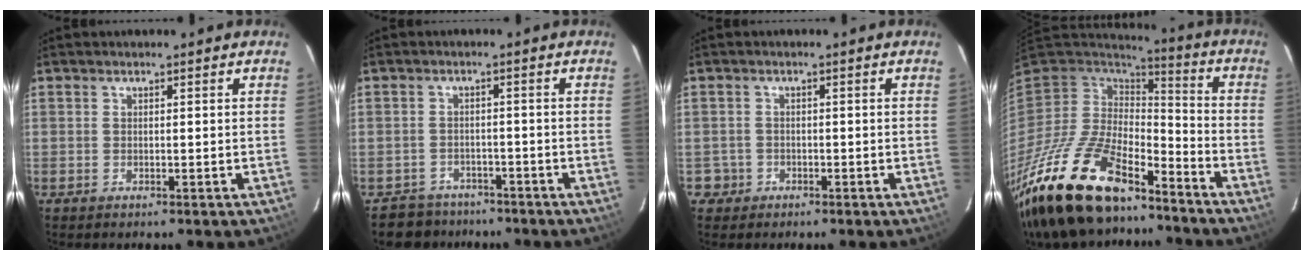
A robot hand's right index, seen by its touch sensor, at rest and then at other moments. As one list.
[{"total": 6.0, "force": [-4.6, 3.9, -0.3], "torque": [-0.007, 0.027, -0.072]}, {"total": 2.8, "force": [-1.1, 2.6, -0.1], "torque": [0.001, 0.017, -0.015]}, {"total": 27.6, "force": [-19.8, 10.5, 16.2], "torque": [-0.338, -0.038, -0.337]}]